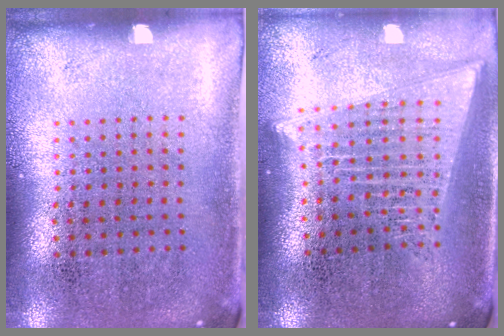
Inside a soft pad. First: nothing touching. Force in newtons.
{"total": 2.0, "press": 1.8, "slide": 1.0}